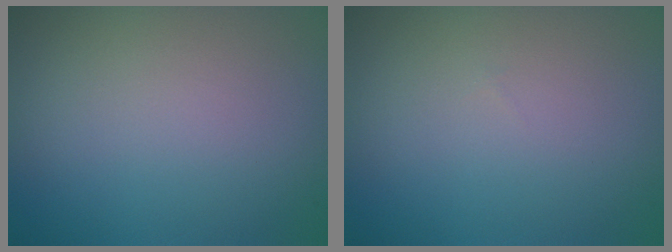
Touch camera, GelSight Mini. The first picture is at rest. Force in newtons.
{"total": 0.0}